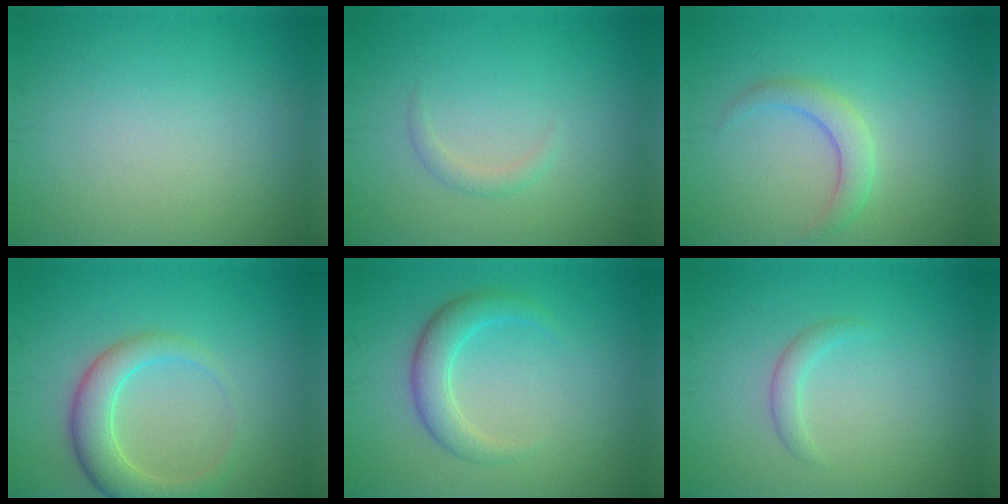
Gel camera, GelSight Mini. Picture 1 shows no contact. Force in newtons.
{"total": 1.0, "press": 1.0, "slide": 0.0}
{"total": 2.4, "press": 2.4, "slide": 0.1}
{"total": 4.5, "press": 4.5, "slide": 0.4}
{"total": 3.3, "press": 3.3, "slide": 0.2}
{"total": 1.4, "press": 1.4, "slide": 0.1}